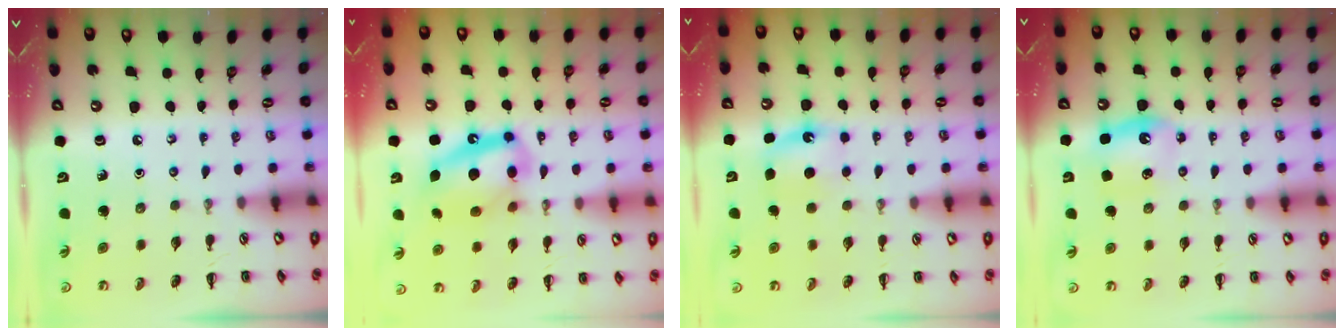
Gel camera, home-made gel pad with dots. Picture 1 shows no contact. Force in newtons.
{"total": 14.7, "press": 14.2, "slide": 3.6}
{"total": 5.7, "press": 5.4, "slide": 1.9}
{"total": 6.8, "press": 6.6, "slide": 1.8}